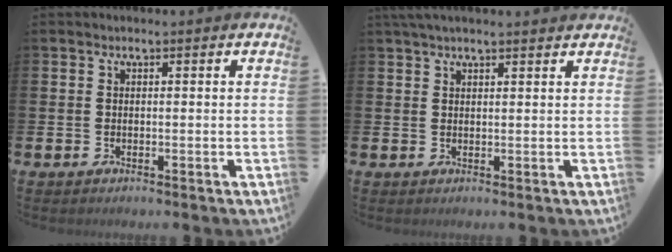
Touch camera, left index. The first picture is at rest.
{"total": 2.2, "force": [1.9, 0.3, 1.1], "torque": [-0.023, 0.002, 0.034]}